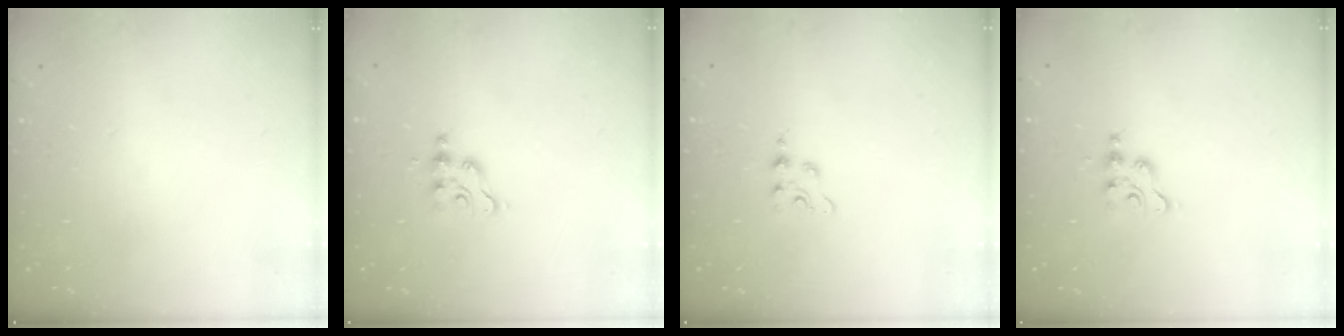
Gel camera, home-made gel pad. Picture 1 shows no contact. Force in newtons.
{"total": 4.5, "press": 4.4, "slide": 0.6}
{"total": 3.1, "press": 3.0, "slide": 0.4}
{"total": 3.9, "press": 3.9, "slide": 0.5}